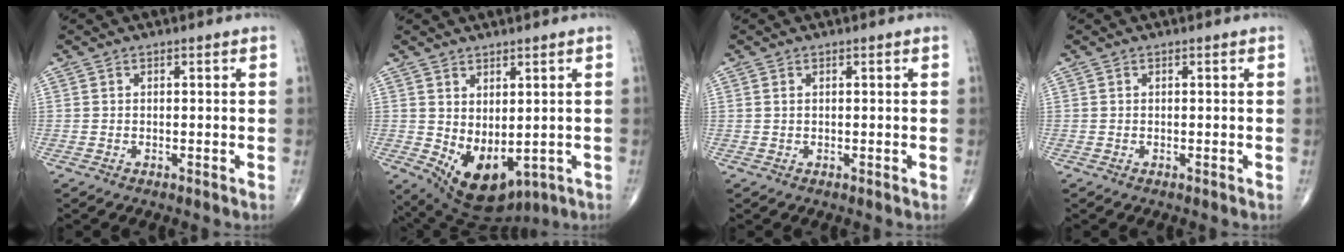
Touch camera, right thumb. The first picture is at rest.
{"total": 10.4, "force": [-0.9, 5.9, 8.5], "torque": [-0.126, -0.013, 0.017]}
{"total": 0.6, "force": [0.2, 0.3, 0.4], "torque": [-0.011, 0.005, 0.005]}
{"total": 0.0}